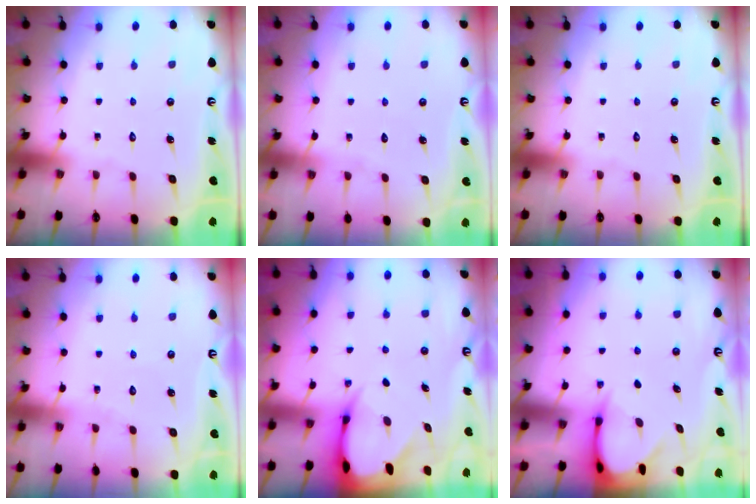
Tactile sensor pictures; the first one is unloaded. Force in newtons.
{"total": 3.1, "press": 3.1, "slide": 0.3}
{"total": 0.0}
{"total": 2.3, "press": 2.3, "slide": 0.2}
{"total": 4.9, "press": 4.8, "slide": 0.7}
{"total": 3.6, "press": 3.5, "slide": 0.3}